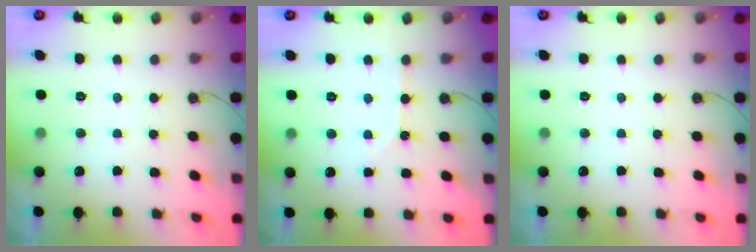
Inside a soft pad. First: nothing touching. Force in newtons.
{"total": 2.5, "press": 2.4, "slide": 0.4}
{"total": 0.0}